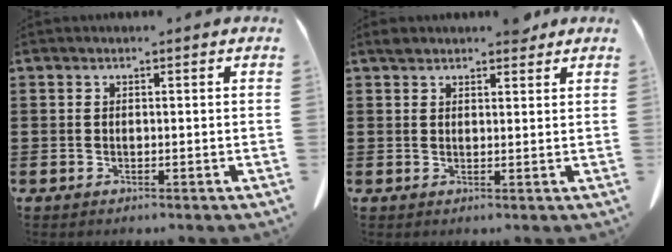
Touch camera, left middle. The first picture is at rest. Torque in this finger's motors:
{"motor_torque": [0.39, 0.21, 0.13, 0.01]}